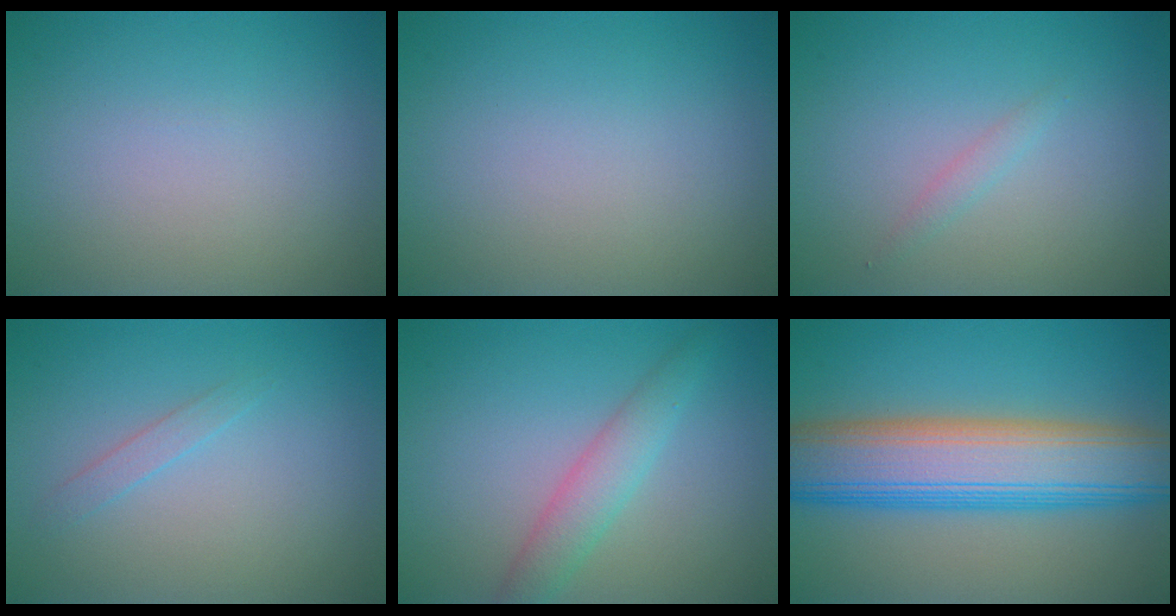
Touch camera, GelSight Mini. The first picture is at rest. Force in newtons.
{"total": 0.0}
{"total": 0.9, "press": 0.9, "slide": 0.1}
{"total": 1.0, "press": 1.0, "slide": 0.0}
{"total": 2.9, "press": 2.9, "slide": 0.1}
{"total": 10.9, "press": 10.9, "slide": 0.2}